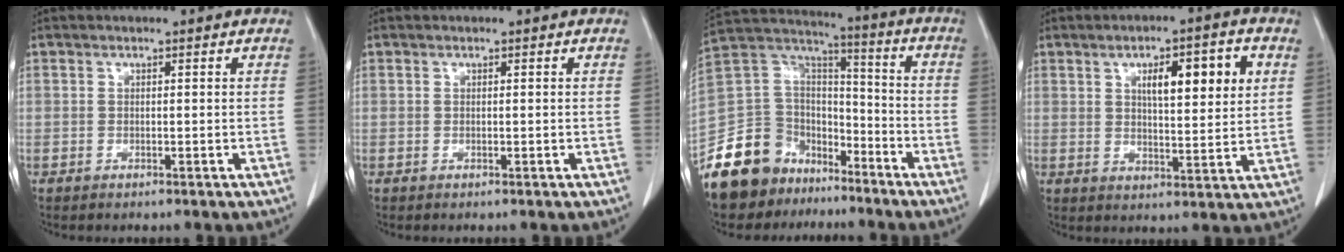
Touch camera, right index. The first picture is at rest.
{"total": 0.0}
{"total": 20.6, "force": [-14.6, 12.8, 6.9], "torque": [-0.157, 0.063, -0.255]}
{"total": 10.7, "force": [3.5, 2.9, 9.7], "torque": [-0.150, 0.014, 0.057]}